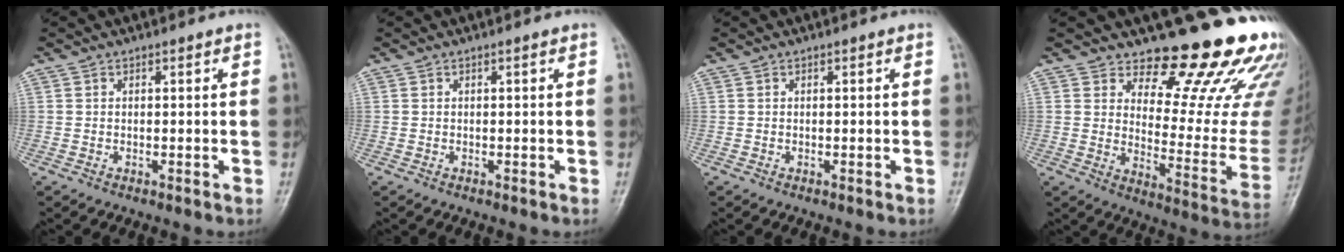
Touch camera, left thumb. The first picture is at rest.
{"total": 0.0}
{"total": 0.0}
{"total": 19.7, "force": [16.7, 5.9, 8.5], "torque": [-0.054, -0.160, 0.206]}